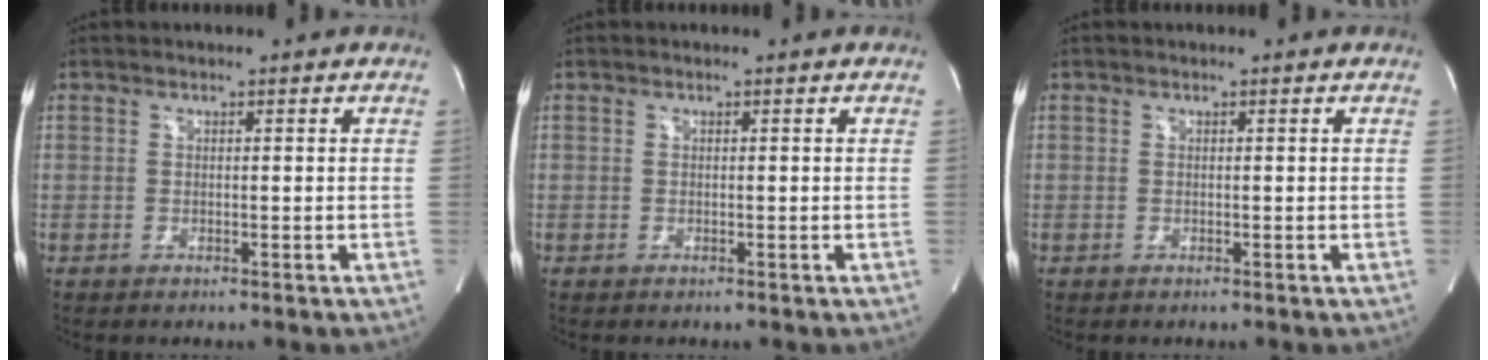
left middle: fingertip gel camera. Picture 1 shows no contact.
{"total": 0.0}
{"total": 0.0}